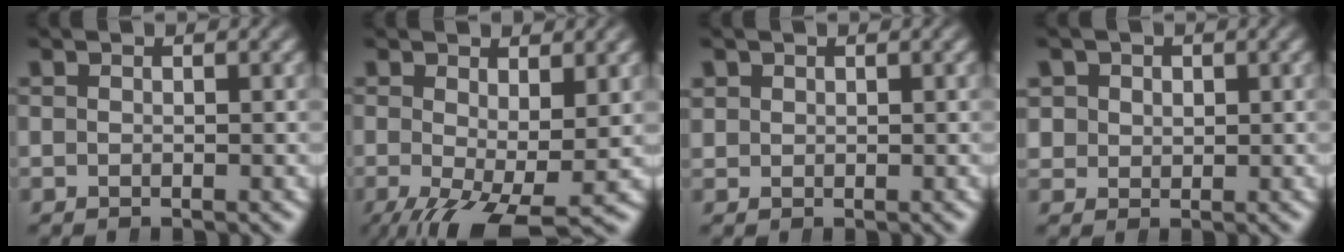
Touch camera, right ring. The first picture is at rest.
{"total": 5.6, "force": [-2.7, 2.0, 4.5], "torque": [-0.088, -0.043, -0.021]}
{"total": 1.0, "force": [0.8, 0.6, 0.2], "torque": [-0.004, -0.005, 0.025]}
{"total": 3.3, "force": [1.1, 2.8, 1.3], "torque": [-0.034, -0.011, 0.031]}